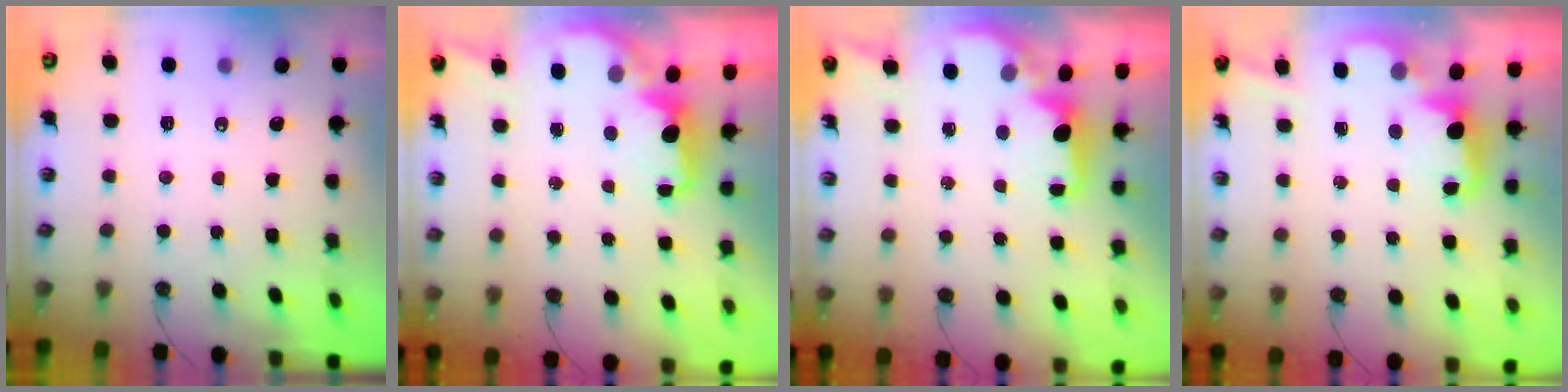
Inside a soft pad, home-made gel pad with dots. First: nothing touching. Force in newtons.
{"total": 2.2, "press": 2.1, "slide": 0.8}
{"total": 1.8, "press": 1.6, "slide": 0.8}
{"total": 2.4, "press": 2.3, "slide": 0.5}